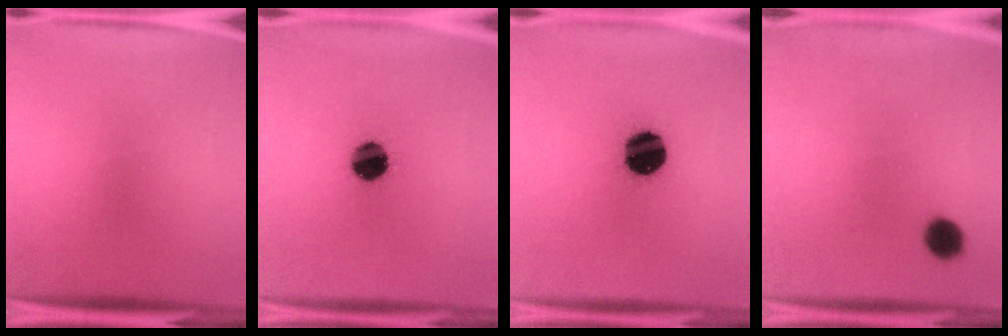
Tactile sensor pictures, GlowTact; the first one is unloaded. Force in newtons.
{"total": 9.7}
{"total": 14.9}
{"total": 4.7}